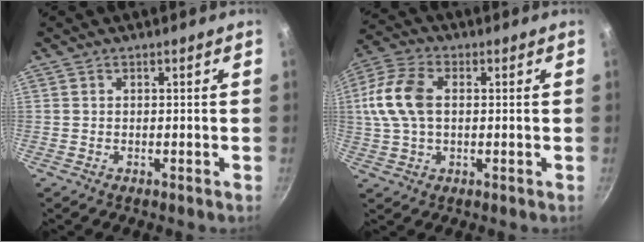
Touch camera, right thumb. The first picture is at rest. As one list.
[{"total": 11.5, "force": [1.3, 7.1, 8.9], "torque": [-0.182, 0.019, 0.014]}]